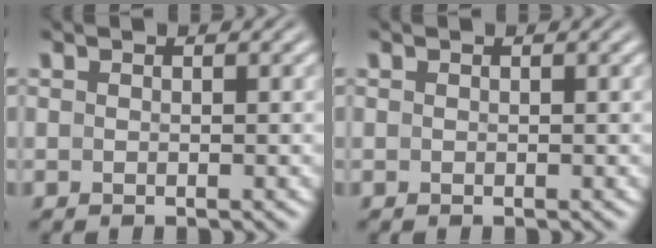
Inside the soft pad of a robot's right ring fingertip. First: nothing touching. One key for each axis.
{"total": 0.0}